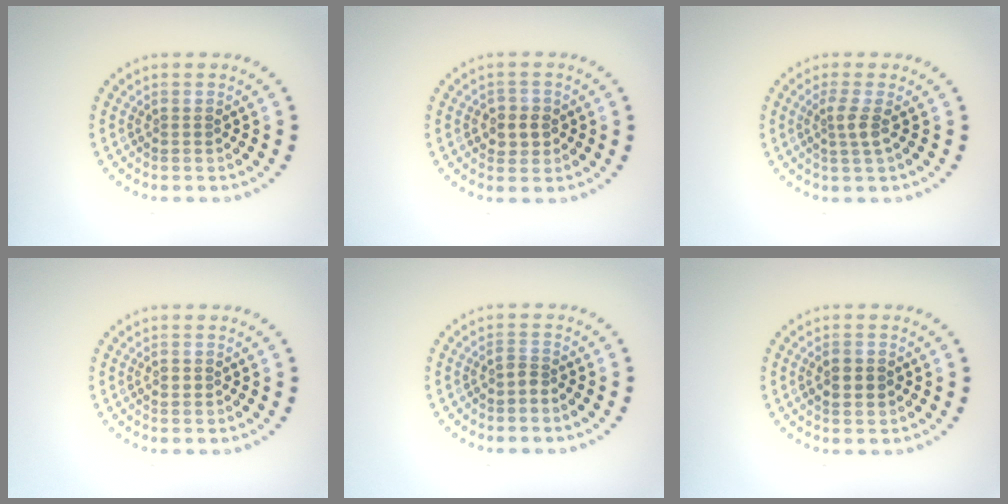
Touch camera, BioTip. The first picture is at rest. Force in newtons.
{"total": 2.1, "press": 2.0, "slide": 0.5}
{"total": 1.8, "press": 1.3, "slide": 1.3}
{"total": 0.9, "press": 0.9, "slide": 0.0}
{"total": 0.9, "press": 0.6, "slide": 0.7}
{"total": 2.6, "press": 2.5, "slide": 0.1}